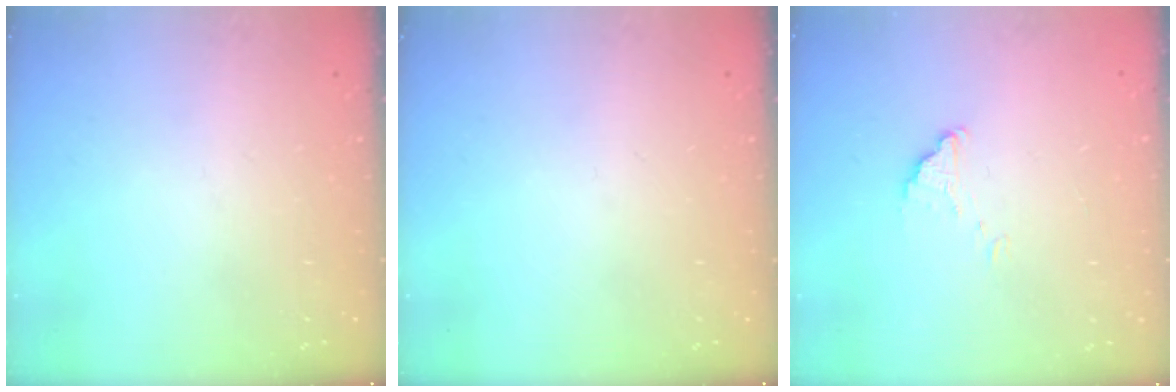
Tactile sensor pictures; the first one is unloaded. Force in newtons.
{"total": 0.0}
{"total": 1.5, "press": 1.5, "slide": 0.1}